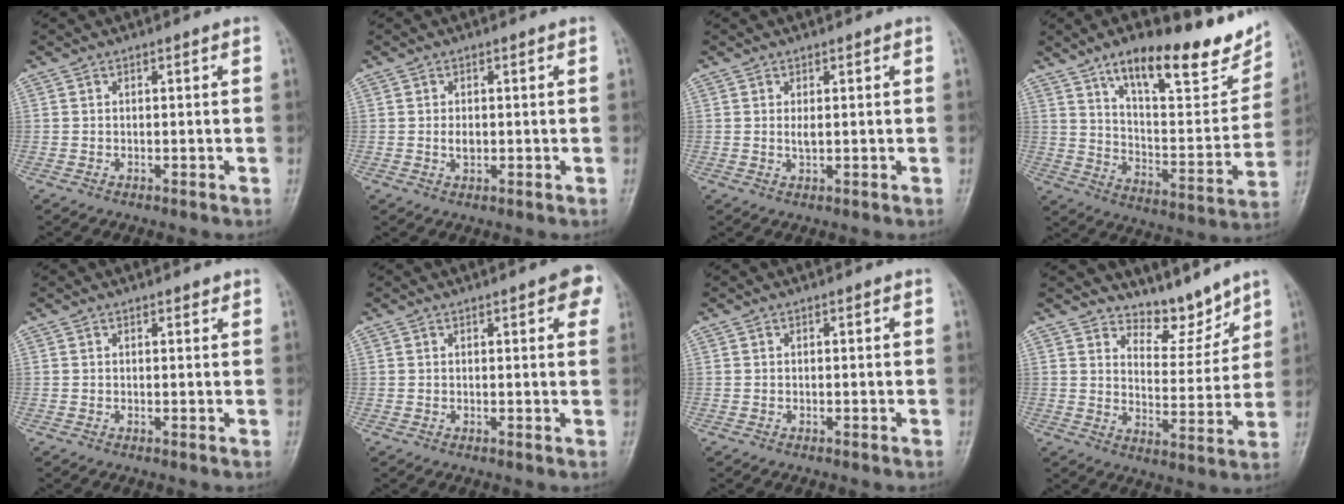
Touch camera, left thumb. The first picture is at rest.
{"total": 1.7, "force": [0.1, 1.1, 1.3], "torque": [-0.021, -0.002, 0.002]}
{"total": 1.5, "force": [0.5, 0.6, 1.3], "torque": [-0.023, -0.004, 0.010]}
{"total": 23.1, "force": [15.1, 7.8, 15.6], "torque": [-0.174, -0.059, 0.236]}
{"total": 1.0, "force": [0.9, 0.4, 0.4], "torque": [-0.002, -0.004, 0.008]}
{"total": 4.9, "force": [2.5, 1.6, 3.9], "torque": [-0.029, -0.002, 0.021]}
{"total": 0.0}
{"total": 7.4, "force": [6.9, 2.5, 1.3], "torque": [0.011, -0.064, 0.120]}